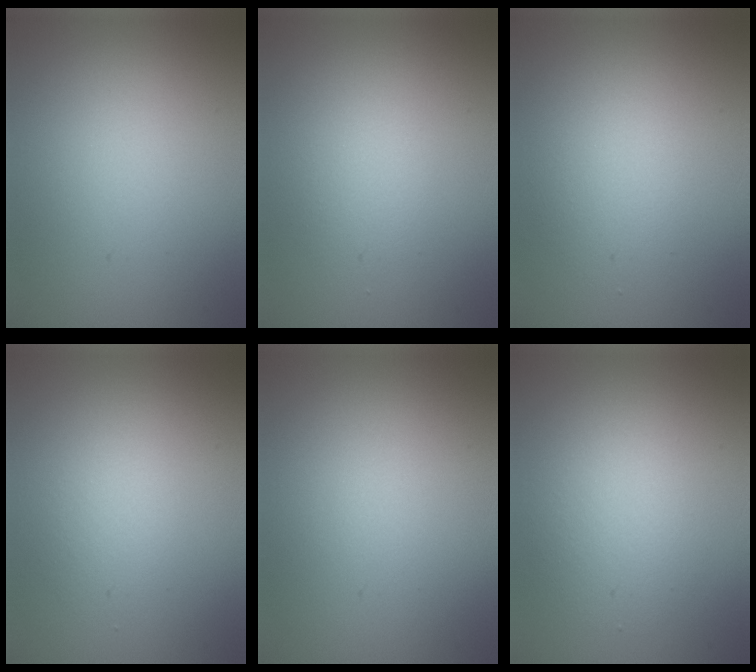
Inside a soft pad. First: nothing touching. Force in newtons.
{"total": 1.3, "press": 1.3, "slide": 0.1}
{"total": 1.8, "press": 1.8, "slide": 0.0}
{"total": 1.3, "press": 1.3, "slide": 0.1}
{"total": 0.0}
{"total": 2.9, "press": 2.9, "slide": 0.2}